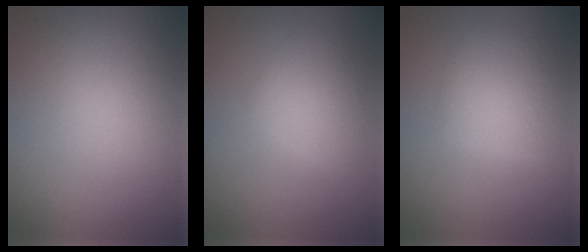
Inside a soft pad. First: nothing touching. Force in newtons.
{"total": 2.2, "press": 2.2, "slide": 0.1}
{"total": 2.6, "press": 2.6, "slide": 0.1}